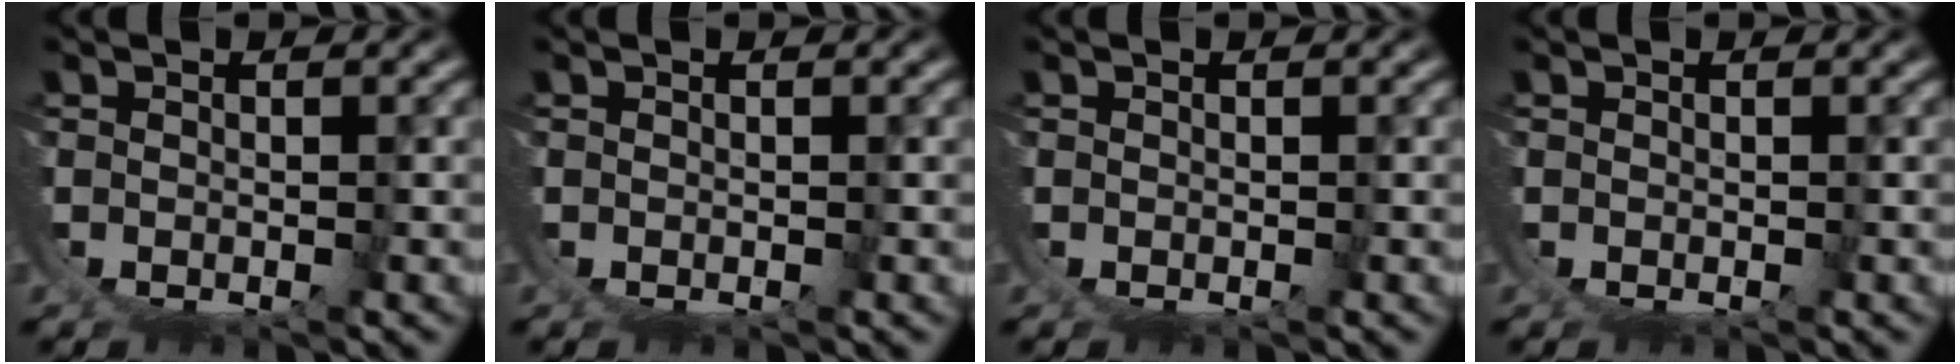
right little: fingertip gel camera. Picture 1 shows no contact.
{"total": 0.0}
{"total": 0.0}
{"total": 0.0}